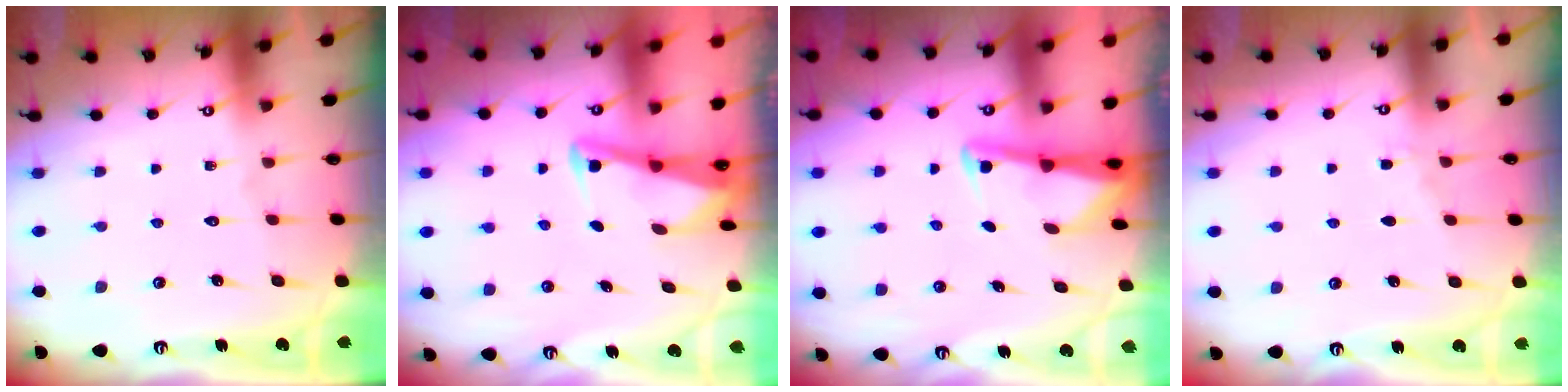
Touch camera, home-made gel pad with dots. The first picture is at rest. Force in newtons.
{"total": 3.0, "press": 2.9, "slide": 0.4}
{"total": 2.9, "press": 2.9, "slide": 0.4}
{"total": 3.6, "press": 3.5, "slide": 0.5}